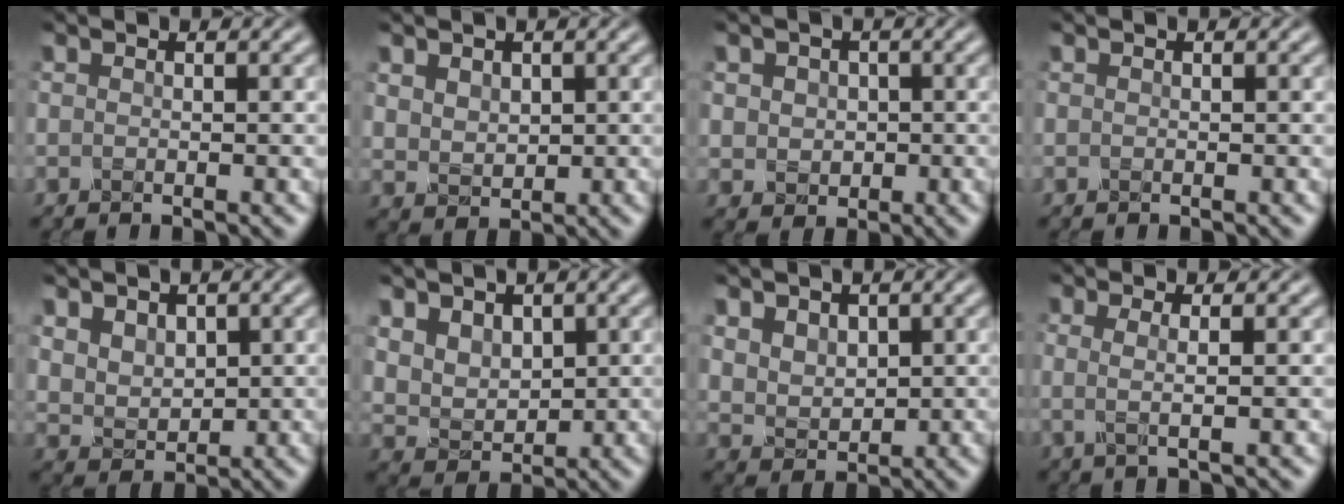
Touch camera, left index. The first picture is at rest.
{"total": 2.2, "force": [0.9, 1.7, 1.1], "torque": [-0.028, -0.005, 0.022]}
{"total": 2.7, "force": [0.3, 2.4, 1.2], "torque": [-0.021, 0.003, -0.002]}
{"total": 0.0}
{"total": 3.6, "force": [1.6, 2.6, 1.9], "torque": [-0.047, -0.008, 0.035]}
{"total": 4.1, "force": [1.9, 3.0, 2.0], "torque": [-0.057, -0.010, 0.049]}
{"total": 3.1, "force": [1.3, 2.3, 1.7], "torque": [-0.042, -0.007, 0.026]}
{"total": 2.0, "force": [0.2, 0.6, 1.9], "torque": [-0.037, -0.002, -0.002]}